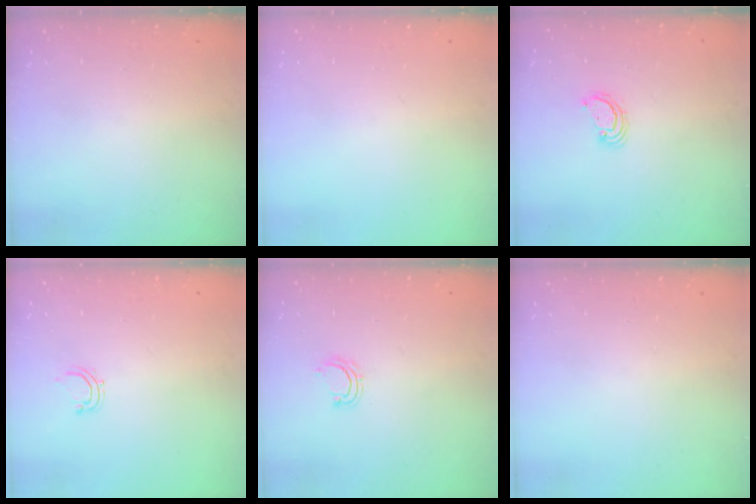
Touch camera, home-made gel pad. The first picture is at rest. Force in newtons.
{"total": 0.0}
{"total": 2.9, "press": 2.9, "slide": 0.3}
{"total": 2.8, "press": 2.8, "slide": 0.5}
{"total": 4.9, "press": 4.8, "slide": 0.9}
{"total": 0.0}